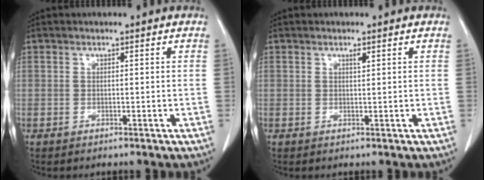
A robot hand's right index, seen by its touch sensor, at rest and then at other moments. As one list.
[{"total": 0.7, "force": [0.4, 0.1, 0.5], "torque": [-0.011, -0.001, 0.007]}]